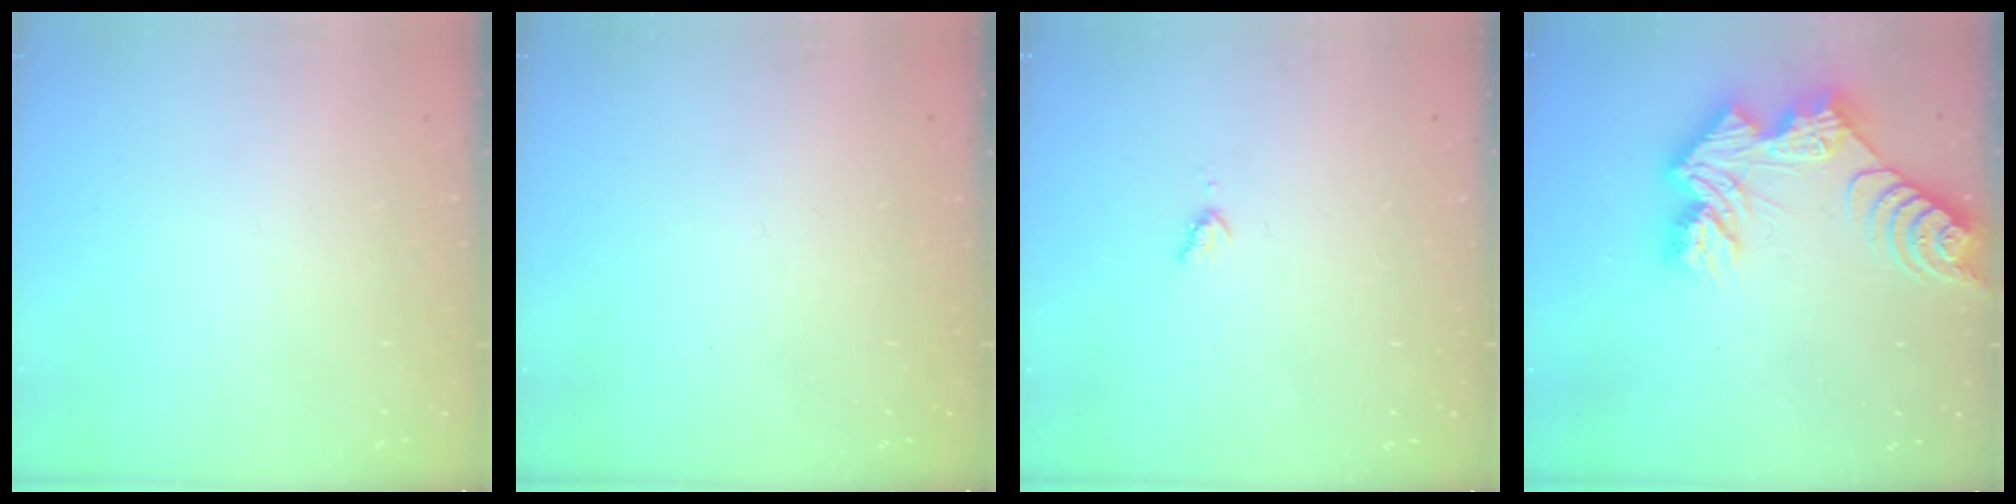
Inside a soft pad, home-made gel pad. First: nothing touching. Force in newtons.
{"total": 0.0}
{"total": 3.7, "press": 3.7, "slide": 0.5}
{"total": 14.2, "press": 14.2, "slide": 1.0}